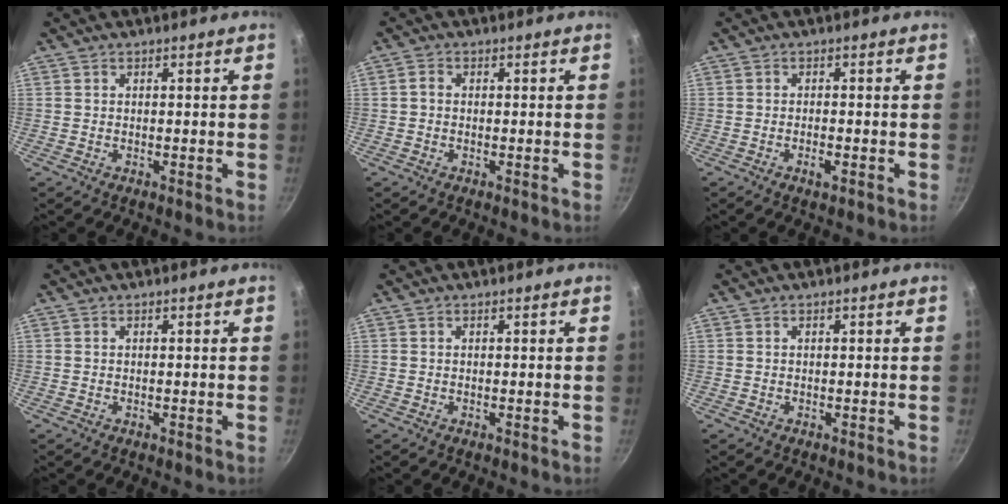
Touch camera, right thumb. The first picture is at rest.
{"total": 1.4, "force": [-0.1, 1.2, 0.8], "torque": [-0.016, 0.008, -0.003]}
{"total": 1.8, "force": [-0.8, 0.6, 1.5], "torque": [-0.029, 0.004, -0.017]}
{"total": 0.0}
{"total": 0.0}
{"total": 0.0}